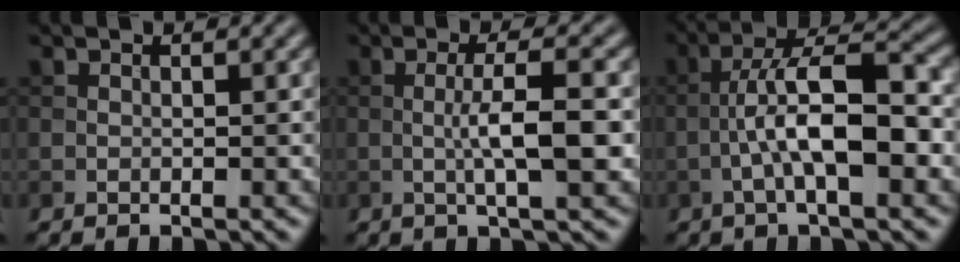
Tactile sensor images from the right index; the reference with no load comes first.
{"total": 4.8, "force": [-0.2, 0.8, 4.8], "torque": [-0.084, 0.005, -0.004]}
{"total": 8.0, "force": [-1.7, 2.4, 7.4], "torque": [-0.126, 0.018, -0.030]}